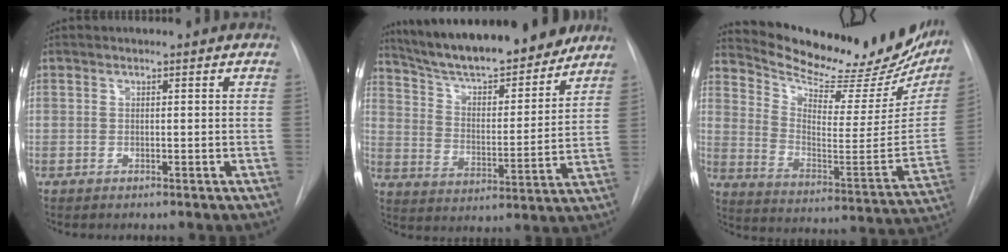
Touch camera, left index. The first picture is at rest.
{"total": 21.0, "force": [18.3, 4.1, 9.6], "torque": [-0.156, 0.001, 0.280]}
{"total": 28.5, "force": [24.8, 7.6, 11.9], "torque": [-0.189, -0.068, 0.331]}